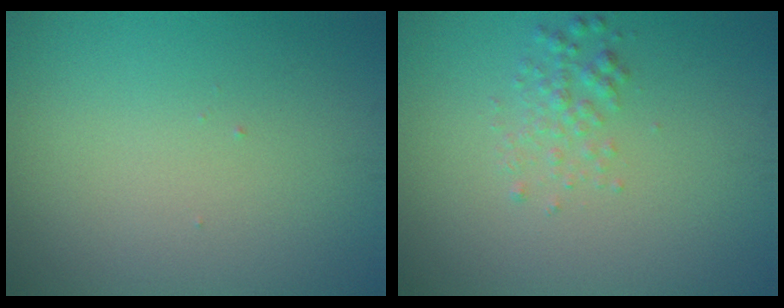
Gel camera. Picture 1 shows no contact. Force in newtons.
{"total": 1.6, "press": 1.6, "slide": 0.0}